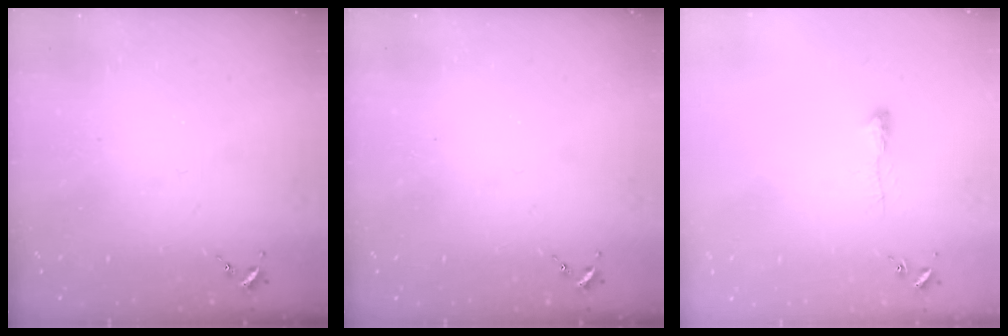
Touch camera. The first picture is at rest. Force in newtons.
{"total": 0.0}
{"total": 4.5, "press": 4.4, "slide": 0.7}